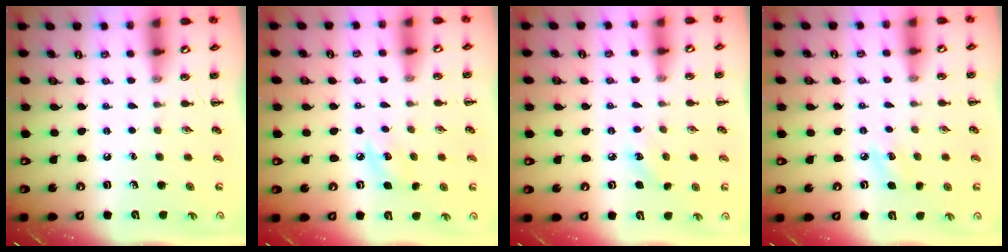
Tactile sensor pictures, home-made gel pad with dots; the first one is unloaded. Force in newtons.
{"total": 6.6, "press": 6.4, "slide": 1.5}
{"total": 6.1, "press": 5.9, "slide": 1.7}
{"total": 6.6, "press": 6.3, "slide": 1.7}